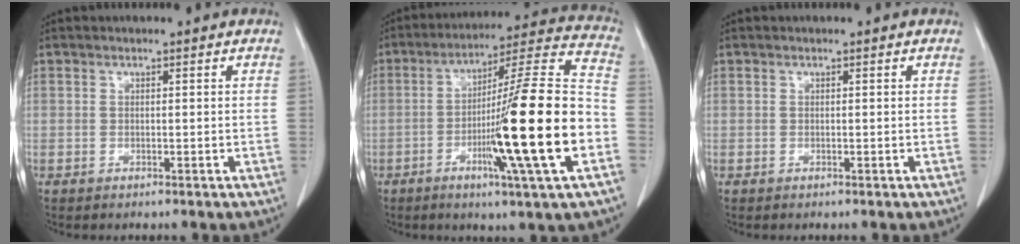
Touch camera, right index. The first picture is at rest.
{"total": 21.5, "force": [-5.7, -0.5, 20.7], "torque": [-0.311, -0.006, -0.099]}
{"total": 0.0}